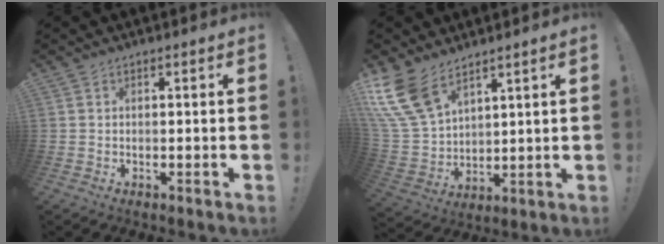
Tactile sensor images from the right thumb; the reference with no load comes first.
{"total": 14.6, "force": [9.5, 7.8, 8.0], "torque": [-0.177, -0.055, 0.184]}